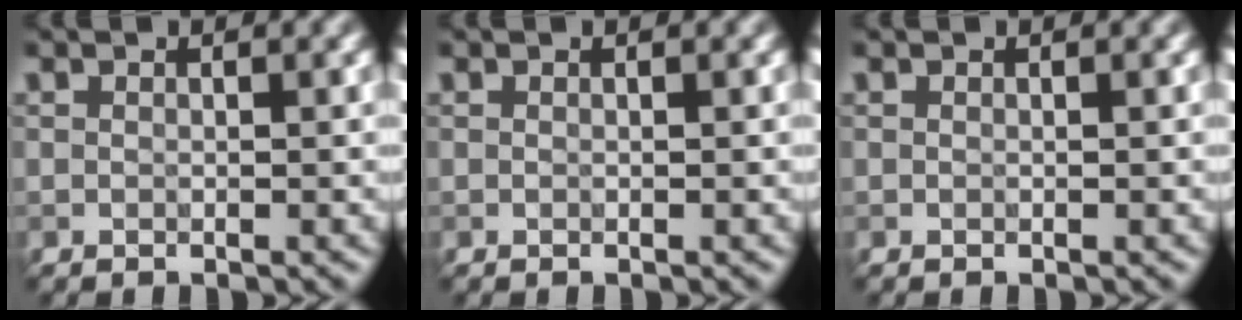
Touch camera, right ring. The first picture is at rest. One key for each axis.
{"total": 0.0}
{"total": 0.0}